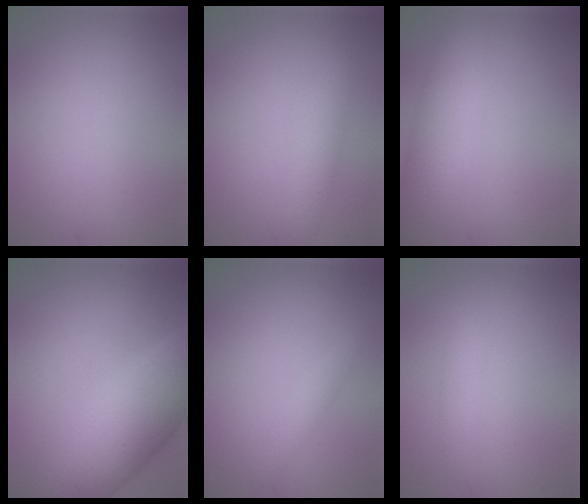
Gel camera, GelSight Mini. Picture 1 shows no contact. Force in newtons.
{"total": 2.0, "press": 2.0, "slide": 0.2}
{"total": 5.4, "press": 5.4, "slide": 0.1}
{"total": 10.8, "press": 10.8, "slide": 0.4}
{"total": 1.1, "press": 1.1, "slide": 0.1}
{"total": 0.9, "press": 0.9, "slide": 0.1}